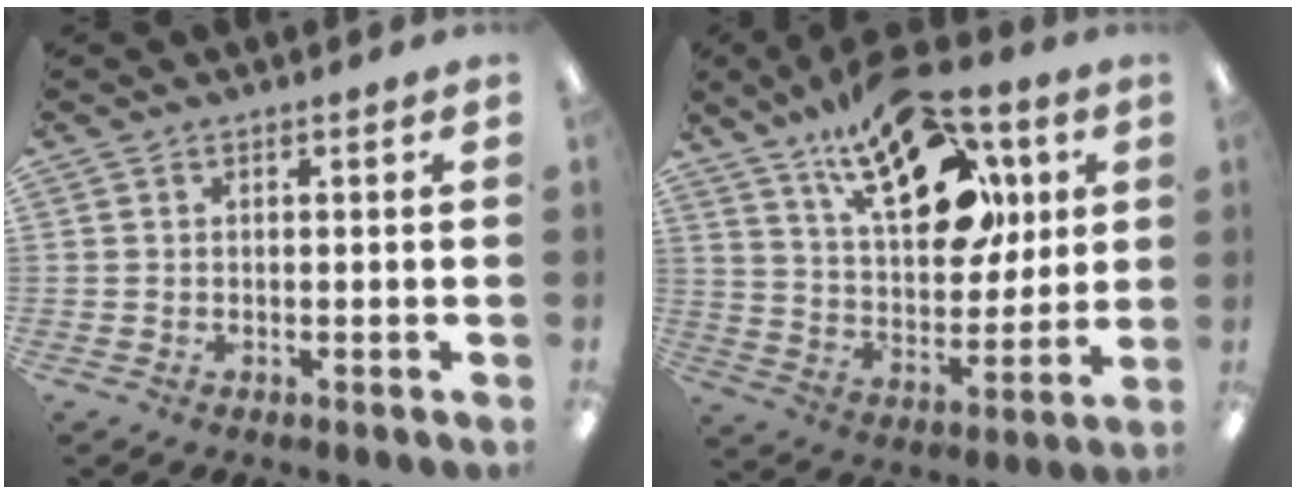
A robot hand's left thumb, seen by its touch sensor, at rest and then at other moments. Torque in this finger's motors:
{"motor_torque": [0.16, 0.85, 1.57, -1.20, 0.15]}